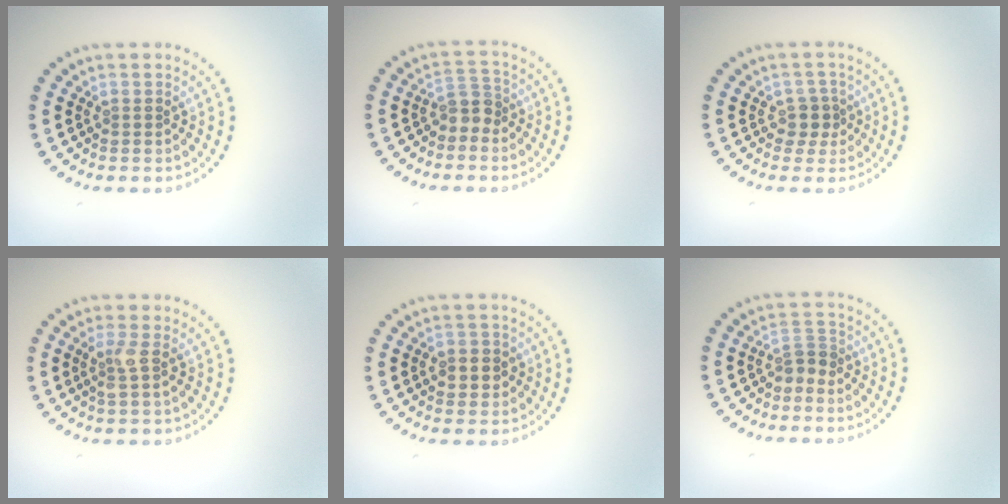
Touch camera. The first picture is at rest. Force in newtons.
{"total": 2.1, "press": 1.6, "slide": 1.4}
{"total": 1.8, "press": 1.4, "slide": 1.1}
{"total": 1.8, "press": 1.5, "slide": 1.0}
{"total": 2.5, "press": 2.4, "slide": 0.6}
{"total": 1.8, "press": 1.3, "slide": 1.2}